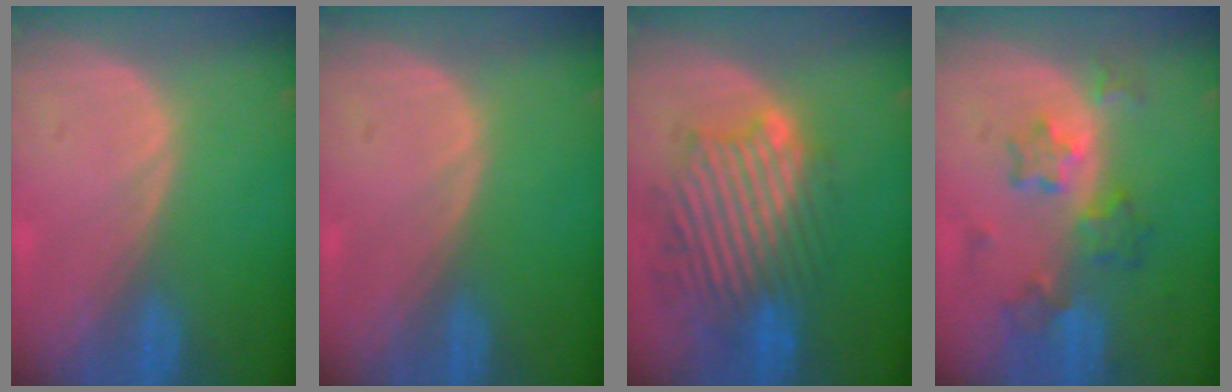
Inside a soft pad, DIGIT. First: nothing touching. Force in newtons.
{"total": 0.0}
{"total": 11.0, "press": 10.3, "slide": 3.9}
{"total": 7.2, "press": 6.4, "slide": 3.4}